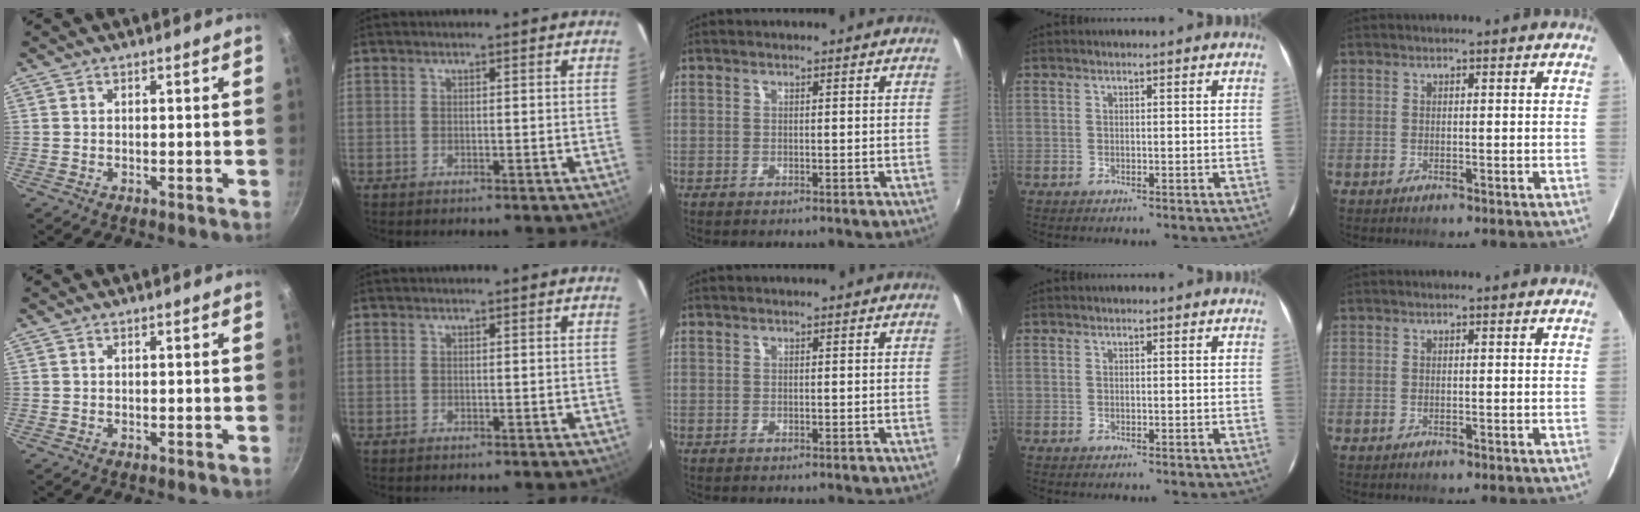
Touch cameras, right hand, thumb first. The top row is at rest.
{}